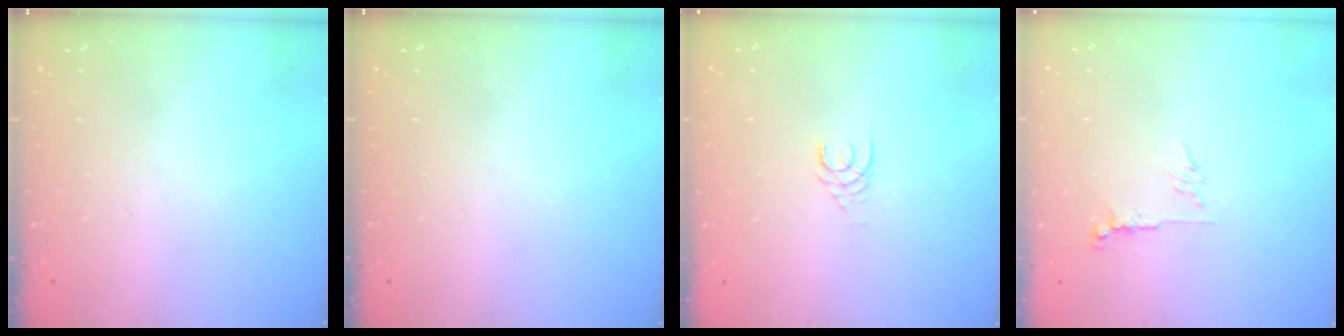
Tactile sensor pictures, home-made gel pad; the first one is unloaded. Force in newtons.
{"total": 0.0}
{"total": 2.4, "press": 2.4, "slide": 0.2}
{"total": 5.1, "press": 5.1, "slide": 0.4}